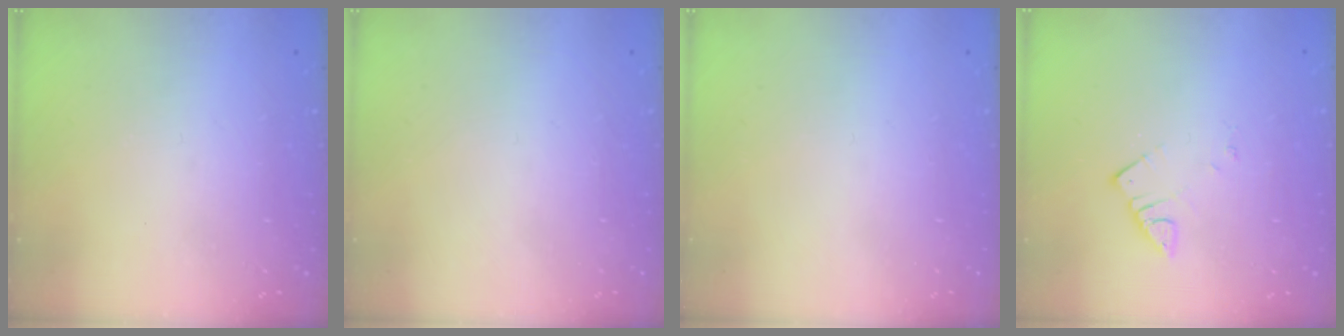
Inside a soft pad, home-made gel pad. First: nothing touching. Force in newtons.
{"total": 1.6, "press": 1.6, "slide": 0.1}
{"total": 1.7, "press": 1.6, "slide": 0.1}
{"total": 2.7, "press": 2.7, "slide": 0.2}